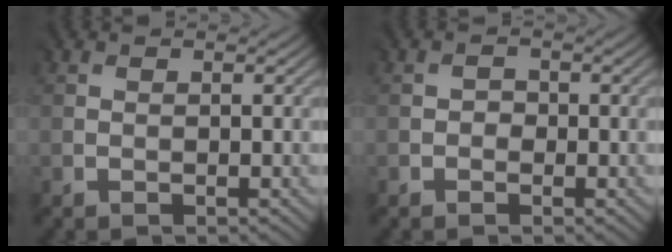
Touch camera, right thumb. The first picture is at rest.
{"total": 1.0, "force": [-0.7, 0.7, 0.0], "torque": [0.007, 0.001, -0.012]}